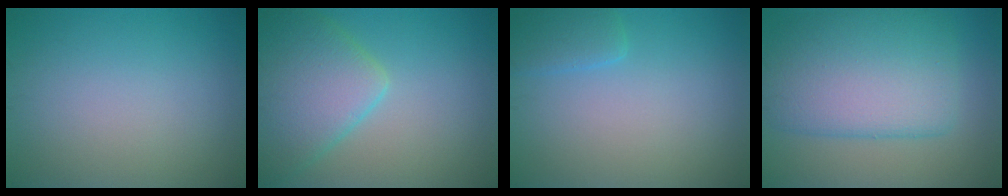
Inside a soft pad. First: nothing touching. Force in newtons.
{"total": 6.9, "press": 6.9, "slide": 0.5}
{"total": 1.9, "press": 1.8, "slide": 0.3}
{"total": 9.0, "press": 9.0, "slide": 0.3}